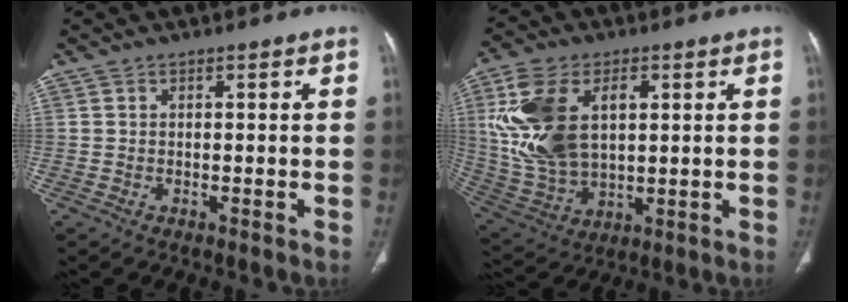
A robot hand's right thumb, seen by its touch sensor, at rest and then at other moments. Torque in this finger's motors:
{"motor_torque": [1.95, 3.04, 0.84, -0.34, 0.65]}